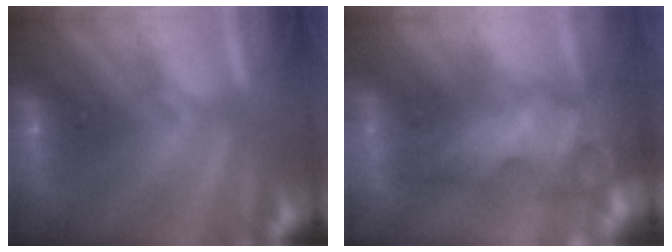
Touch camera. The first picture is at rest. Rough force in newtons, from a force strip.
{"total": 5.9}